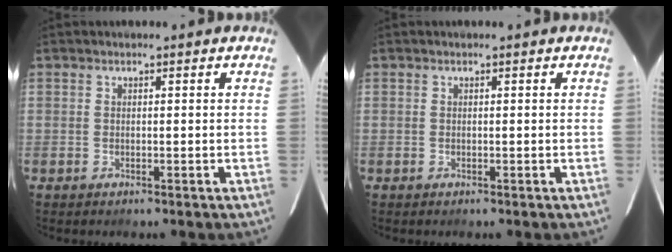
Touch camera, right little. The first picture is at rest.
{"total": 0.0}